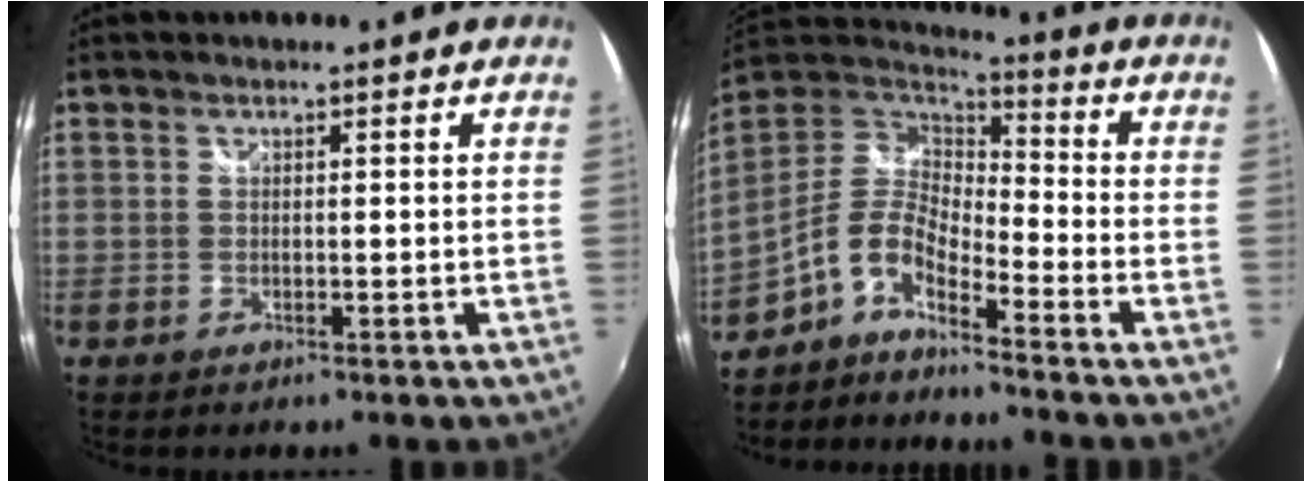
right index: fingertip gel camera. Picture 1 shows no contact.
{"total": 8.8, "force": [-6.1, 2.4, 5.9], "torque": [-0.123, 0.010, -0.132]}